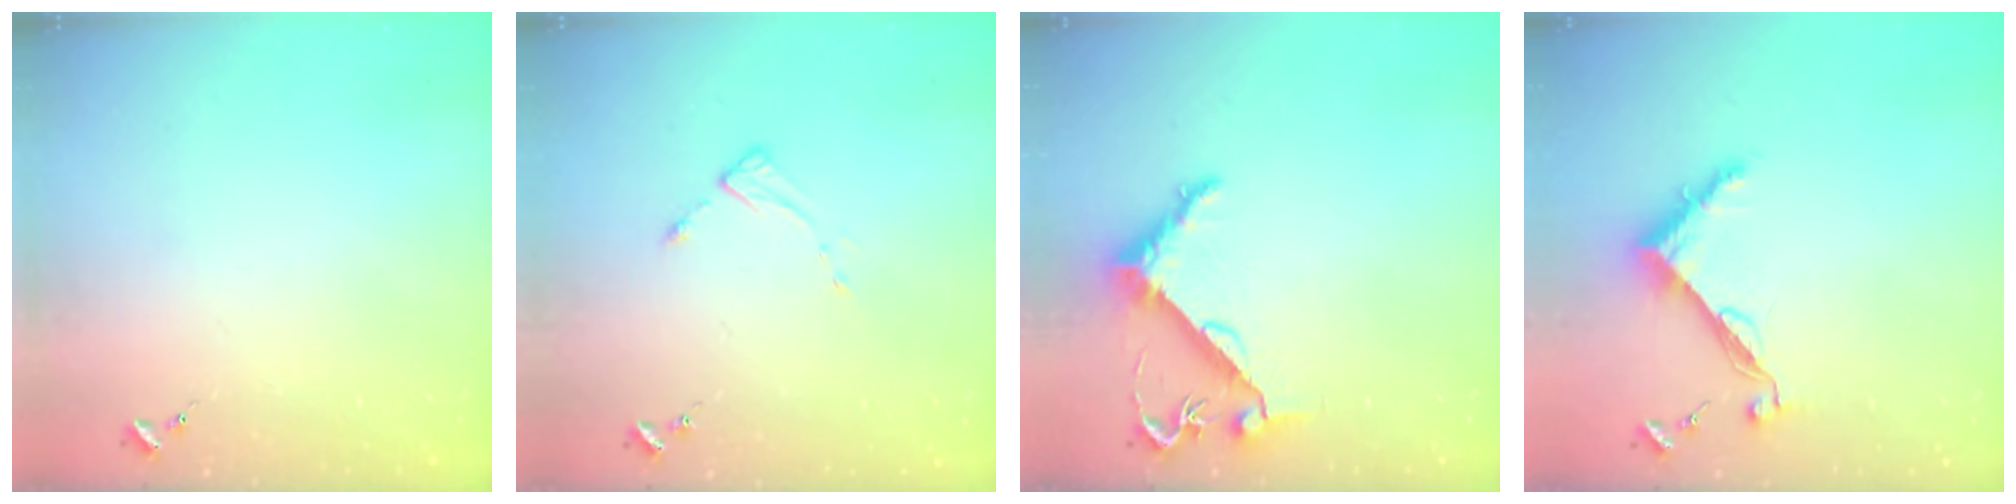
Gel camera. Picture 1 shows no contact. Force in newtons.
{"total": 2.6, "press": 2.6, "slide": 0.3}
{"total": 6.3, "press": 6.3, "slide": 0.6}
{"total": 8.2, "press": 8.2, "slide": 0.2}